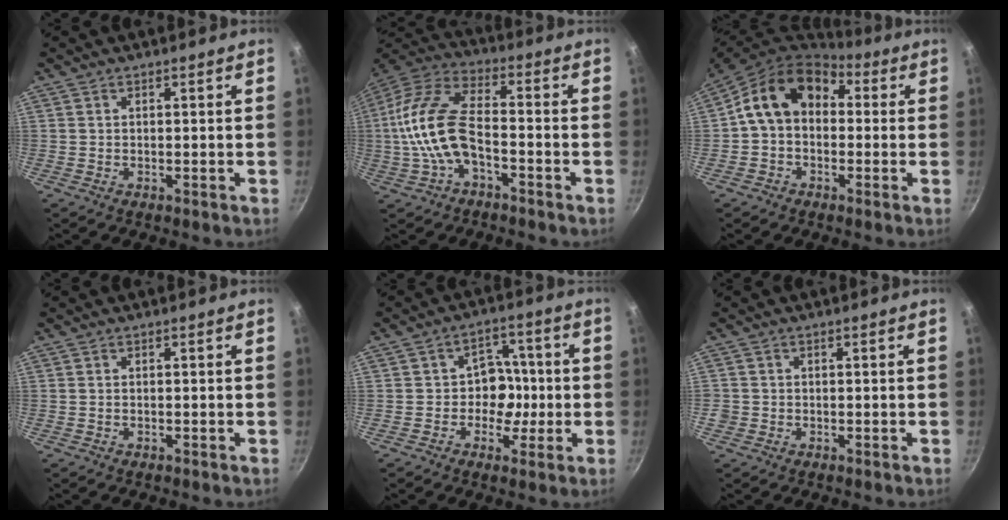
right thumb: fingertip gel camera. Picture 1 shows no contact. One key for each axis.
{"total": 15.0, "fx": -3.4, "fy": 7.5, "fz": 12.5, "tx": -0.243, "ty": 0.040, "tz": -0.080}
{"total": 13.7, "fx": 0.9, "fy": 10.9, "fz": 8.2, "tx": -0.114, "ty": 0.051, "tz": -0.006}
{"total": 0.0}
{"total": 7.4, "fx": -1.1, "fy": 6.3, "fz": 3.7, "tx": 0.004, "ty": 0.016, "tz": -0.024}
{"total": 1.6, "fx": -0.5, "fy": 1.5, "fz": 0.3, "tx": -0.003, "ty": 0.003, "tz": -0.008}